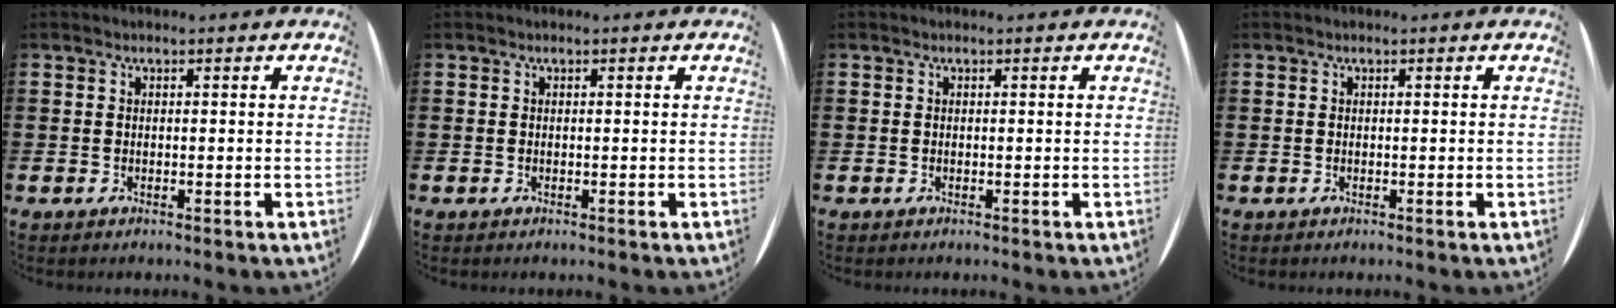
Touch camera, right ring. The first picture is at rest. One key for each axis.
{"total": 0.0}
{"total": 0.0}
{"total": 0.0}